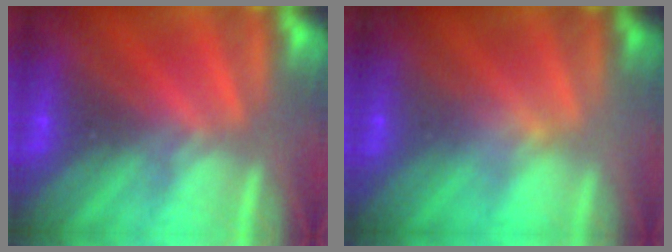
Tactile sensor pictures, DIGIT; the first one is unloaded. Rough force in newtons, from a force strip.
{"total": 2.4}